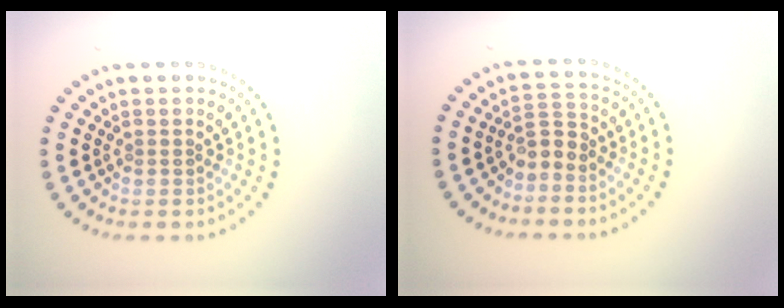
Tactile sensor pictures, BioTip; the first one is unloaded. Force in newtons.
{"total": 2.0, "press": 1.4, "slide": 1.4}